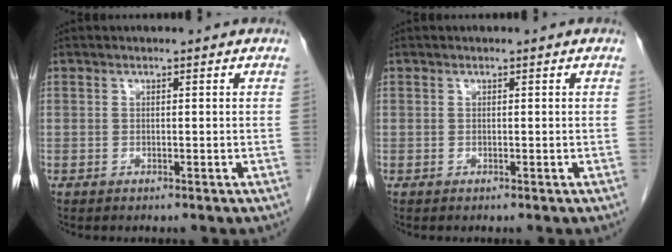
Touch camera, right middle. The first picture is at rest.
{"total": 0.0}